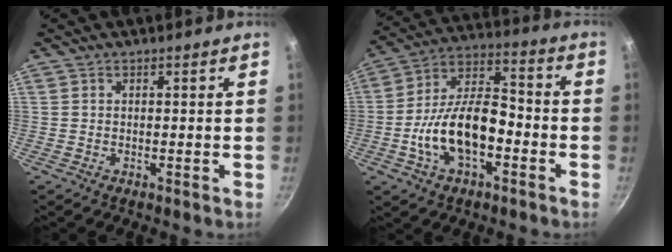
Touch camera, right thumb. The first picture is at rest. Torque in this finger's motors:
{"motor_torque": [0.38, 0.28, 1.52, -1.01, 0.17]}